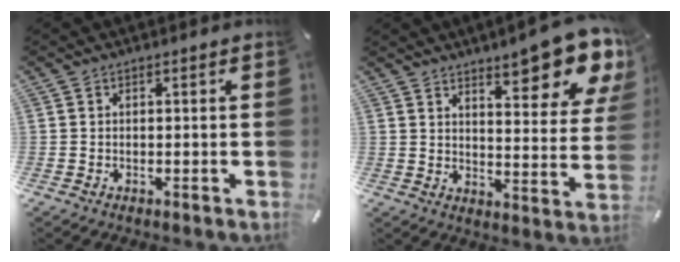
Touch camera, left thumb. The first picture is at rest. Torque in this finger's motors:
{"motor_torque": [2.62, 2.39, 0.75, -0.04, 0.16]}